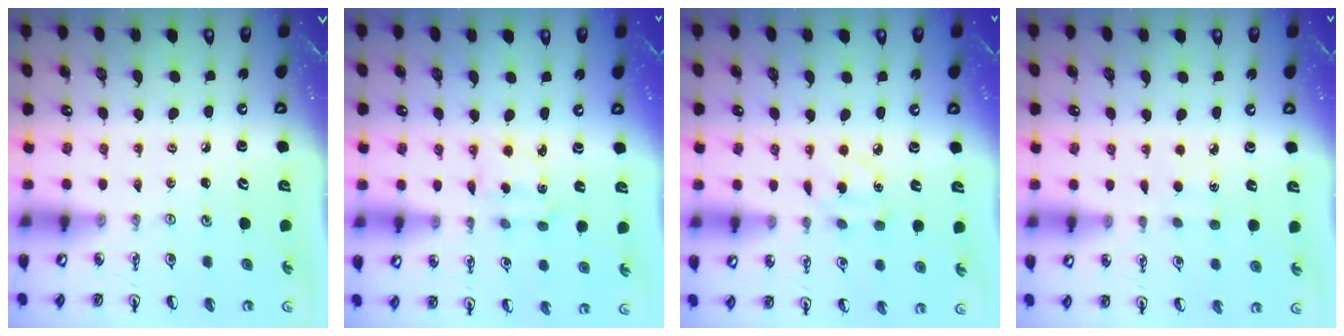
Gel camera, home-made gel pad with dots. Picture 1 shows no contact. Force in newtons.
{"total": 2.2, "press": 2.1, "slide": 0.6}
{"total": 5.6, "press": 5.5, "slide": 0.6}
{"total": 1.4, "press": 1.4, "slide": 0.2}